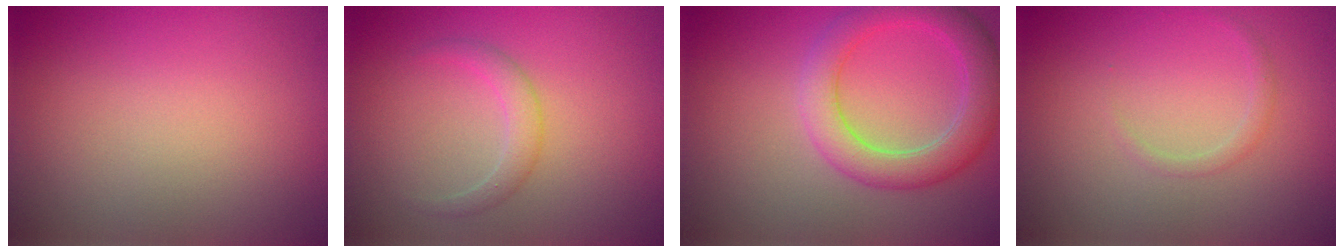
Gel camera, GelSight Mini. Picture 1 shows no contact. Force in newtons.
{"total": 1.7, "press": 1.7, "slide": 0.1}
{"total": 4.6, "press": 4.6, "slide": 0.3}
{"total": 0.8, "press": 0.8, "slide": 0.0}